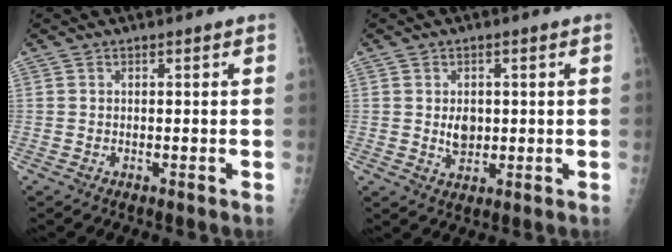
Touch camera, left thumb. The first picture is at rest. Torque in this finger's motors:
{"motor_torque": [0.15, -0.01, 0.34, 0.02, 0.01]}